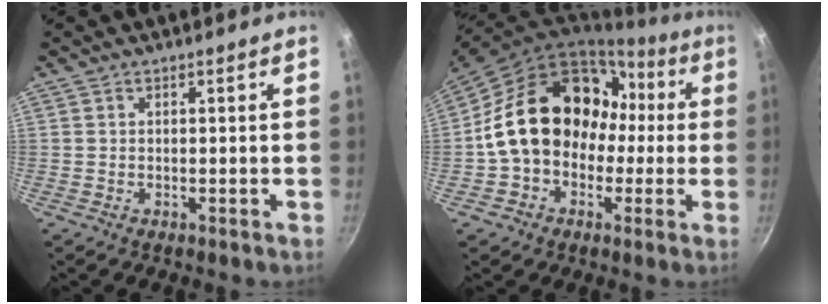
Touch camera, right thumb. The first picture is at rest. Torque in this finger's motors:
{"motor_torque": [0.58, 4.43, 1.92, -0.20, 0.25]}